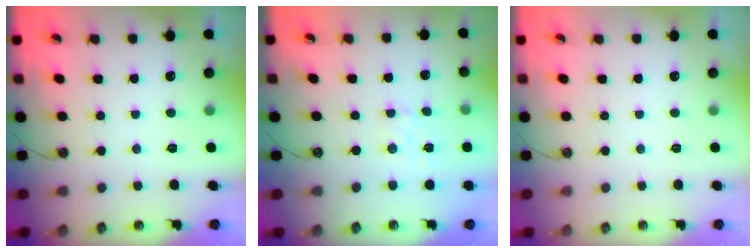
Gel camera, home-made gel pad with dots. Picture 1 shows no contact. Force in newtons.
{"total": 3.0, "press": 3.0, "slide": 0.5}
{"total": 0.0}